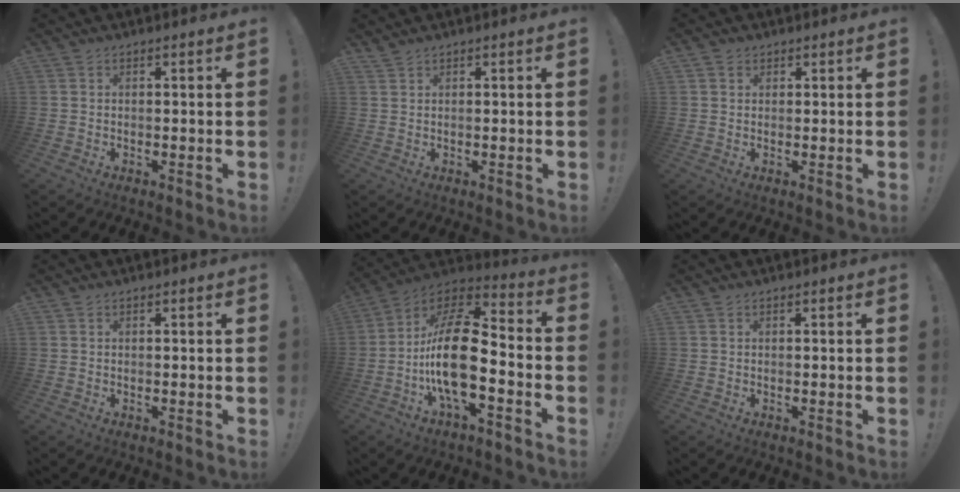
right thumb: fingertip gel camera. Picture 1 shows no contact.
{"total": 1.0, "force": [0.9, 0.1, 0.3], "torque": [-0.011, 0.002, 0.019]}
{"total": 1.4, "force": [0.8, 1.1, 0.3], "torque": [-0.006, 0.001, 0.016]}
{"total": 0.0}
{"total": 21.0, "force": [-4.8, 8.8, 18.5], "torque": [-0.358, 0.026, -0.080]}
{"total": 0.0}